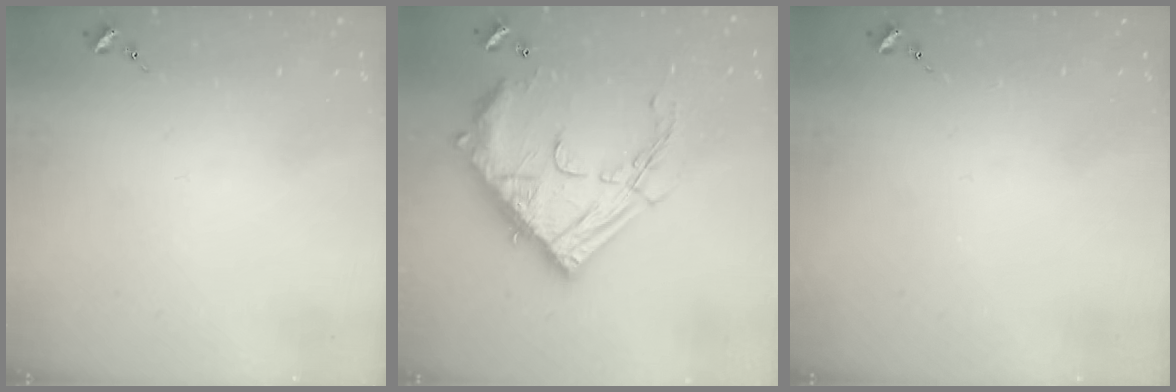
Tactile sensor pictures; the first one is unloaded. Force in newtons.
{"total": 23.7, "press": 23.6, "slide": 2.2}
{"total": 0.0}